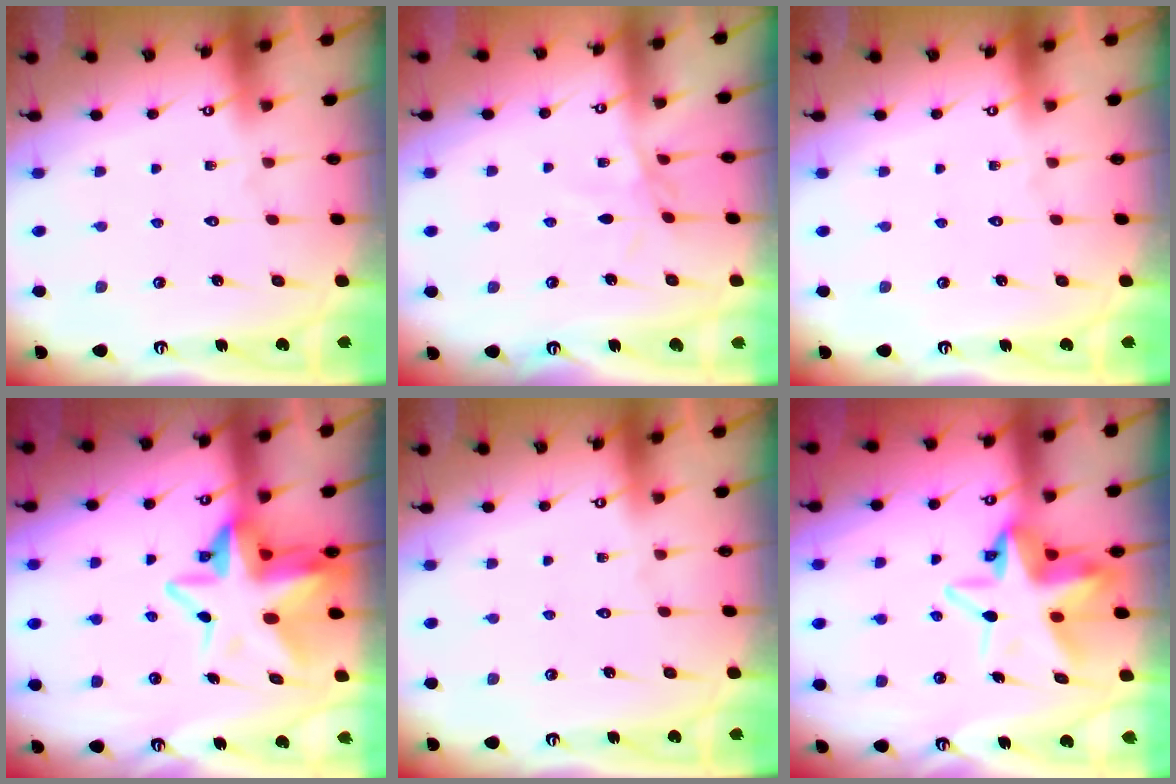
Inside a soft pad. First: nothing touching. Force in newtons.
{"total": 2.6, "press": 2.6, "slide": 0.1}
{"total": 0.0}
{"total": 11.4, "press": 11.3, "slide": 1.6}
{"total": 0.0}
{"total": 12.0, "press": 11.8, "slide": 2.1}